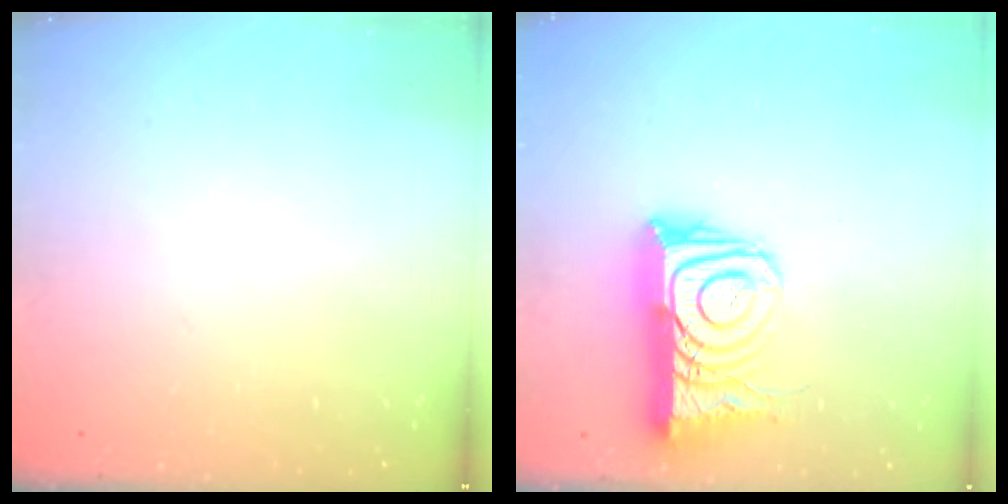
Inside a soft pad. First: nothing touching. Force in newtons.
{"total": 16.4, "press": 16.3, "slide": 1.5}